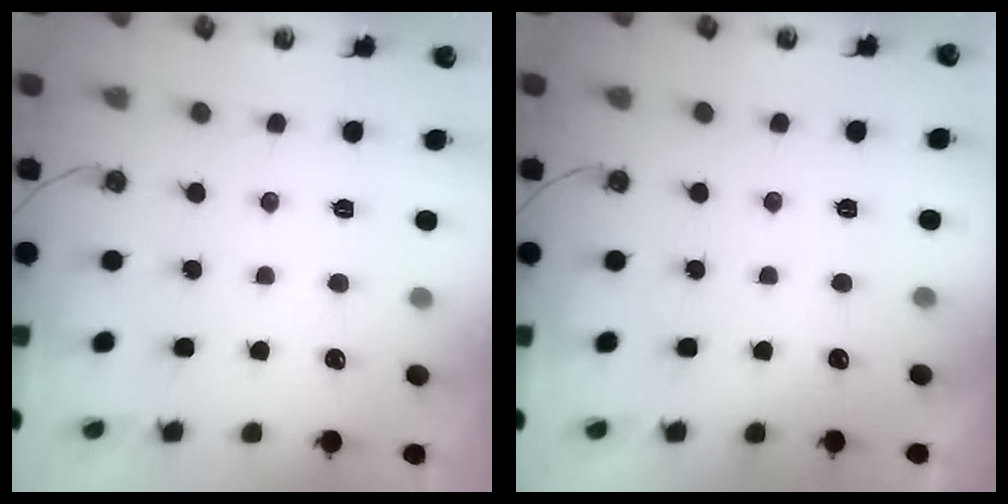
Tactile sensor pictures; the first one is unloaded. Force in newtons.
{"total": 0.0}